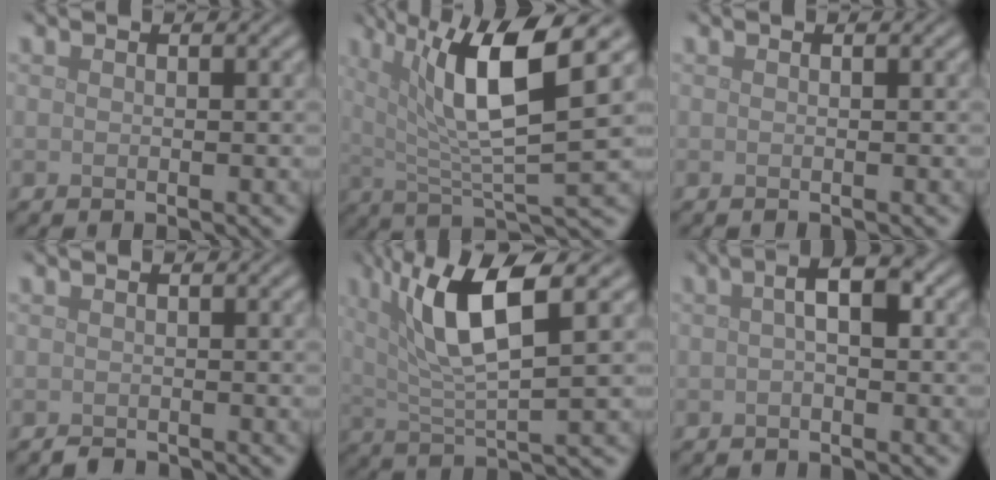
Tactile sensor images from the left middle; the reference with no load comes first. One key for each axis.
{"total": 9.3, "fx": 3.4, "fy": 2.2, "fz": 8.4, "tx": -0.136, "ty": 0.000, "tz": 0.061}
{"total": 0.0}
{"total": 0.7, "fx": -0.7, "fy": 0.2, "fz": 0.1, "tx": -0.002, "ty": -0.005, "tz": -0.015}
{"total": 7.7, "fx": 3.0, "fy": 1.8, "fz": 6.8, "tx": -0.123, "ty": 0.007, "tz": 0.052}
{"total": 2.7, "fx": 0.1, "fy": 0.8, "fz": 2.6, "tx": -0.042, "ty": 0.009, "tz": -0.004}